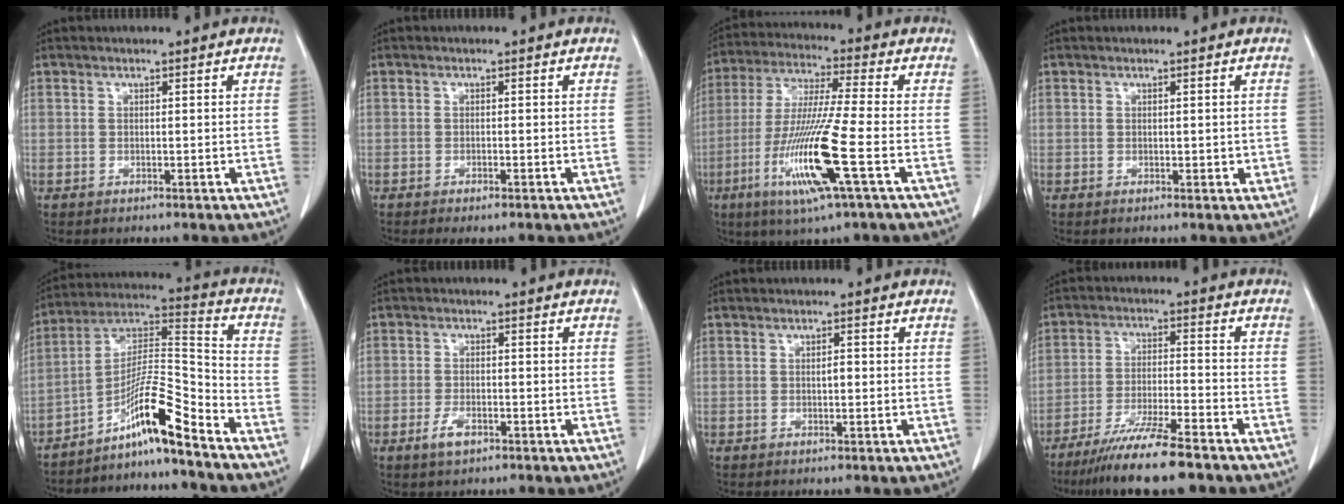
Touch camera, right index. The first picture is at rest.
{"total": 2.2, "force": [-1.6, 0.5, 1.4], "torque": [-0.017, -0.005, -0.020]}
{"total": 14.7, "force": [-5.1, -0.5, 13.8], "torque": [-0.284, -0.025, -0.102]}
{"total": 1.2, "force": [0.1, 0.8, 0.9], "torque": [-0.006, 0.001, 0.003]}
{"total": 11.8, "force": [-8.6, -0.5, 8.0], "torque": [-0.149, 0.018, -0.152]}
{"total": 3.0, "force": [-1.8, 1.4, 2.1], "torque": [-0.043, 0.001, -0.030]}
{"total": 1.0, "force": [0.0, 0.3, 0.9], "torque": [-0.015, 0.001, 0.000]}
{"total": 12.0, "force": [-9.4, 0.5, 7.5], "torque": [-0.124, -0.032, -0.156]}